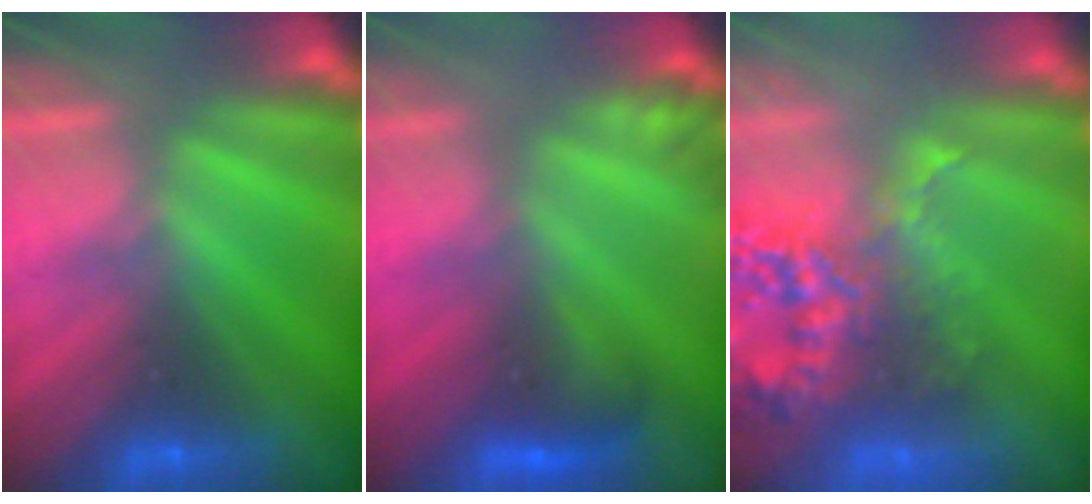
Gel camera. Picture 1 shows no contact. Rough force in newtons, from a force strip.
{"total": 2.9}
{"total": 9.3}